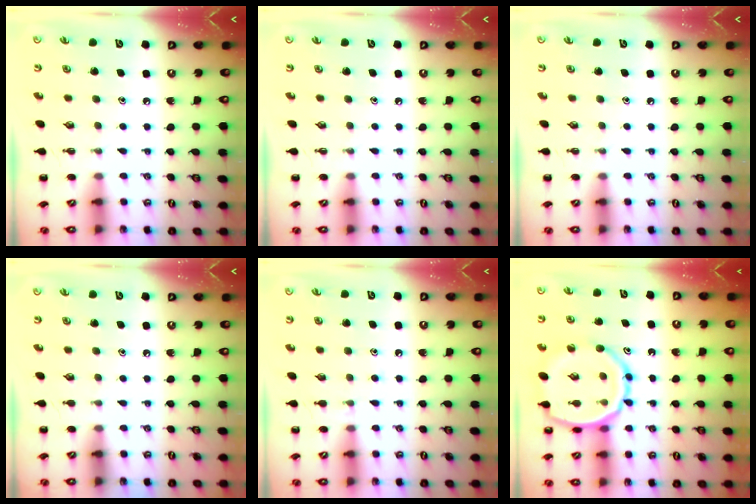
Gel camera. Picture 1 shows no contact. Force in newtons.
{"total": 0.0}
{"total": 0.0}
{"total": 0.0}
{"total": 5.2, "press": 4.9, "slide": 1.6}
{"total": 13.8, "press": 13.8, "slide": 1.4}